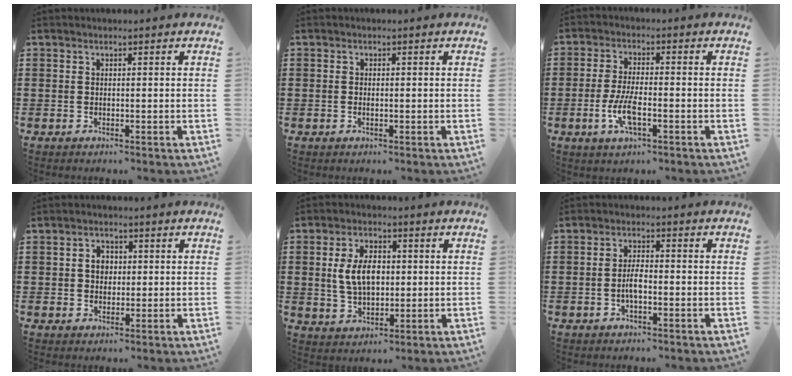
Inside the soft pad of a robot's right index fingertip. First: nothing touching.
{"total": 0.7, "force": [-0.1, 0.3, 0.6], "torque": [-0.014, -0.003, -0.002]}
{"total": 5.7, "force": [-1.9, 1.8, 5.1], "torque": [-0.111, -0.005, -0.040]}
{"total": 2.8, "force": [0.3, 2.2, 1.7], "torque": [-0.040, 0.011, 0.003]}
{"total": 6.8, "force": [0.6, 4.1, 5.5], "torque": [-0.120, 0.006, 0.003]}
{"total": 3.1, "force": [-0.9, 1.0, 2.8], "torque": [-0.059, 0.001, -0.019]}